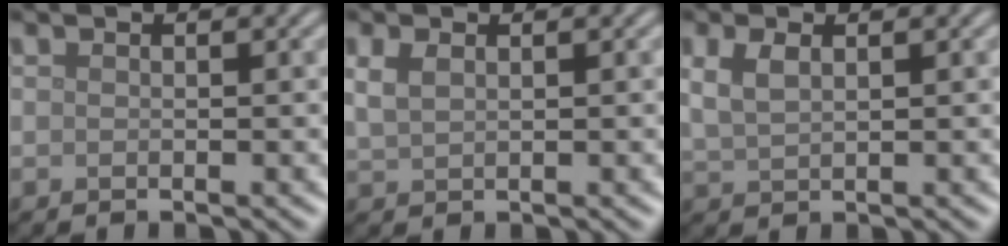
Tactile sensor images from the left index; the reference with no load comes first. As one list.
[{"total": 1.7, "force": [0.8, 0.8, 1.2], "torque": [-0.031, 0.001, 0.019]}, {"total": 2.1, "force": [1.0, 0.9, 1.6], "torque": [-0.040, 0.002, 0.023]}]